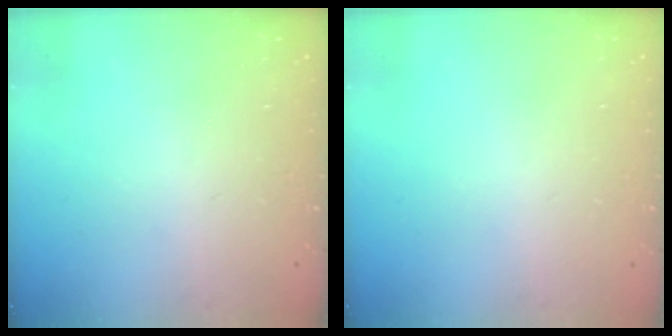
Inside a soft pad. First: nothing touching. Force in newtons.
{"total": 0.0}